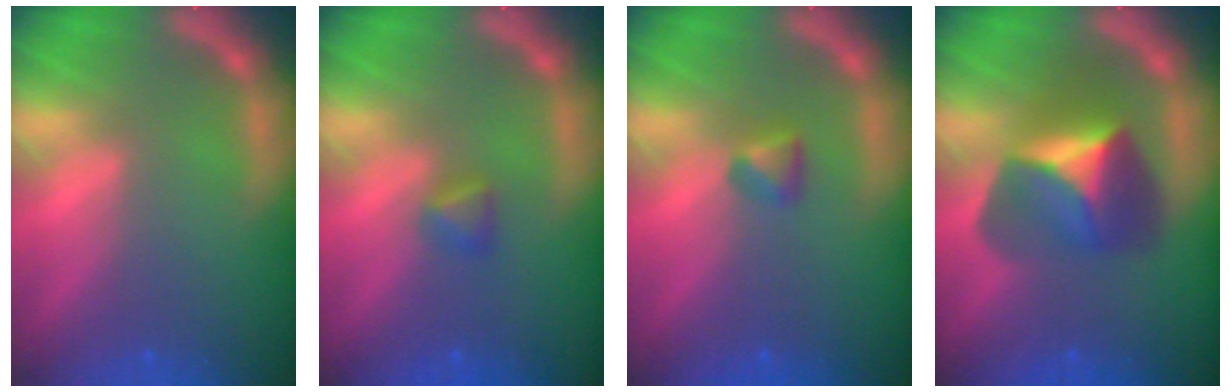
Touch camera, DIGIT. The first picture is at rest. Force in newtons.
{"total": 1.4}
{"total": 1.4}
{"total": 6.4}